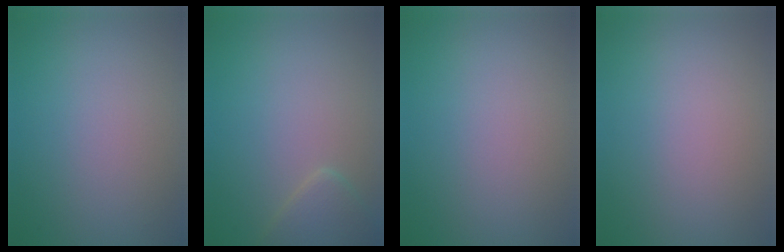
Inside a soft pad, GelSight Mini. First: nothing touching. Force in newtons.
{"total": 2.1, "press": 2.1, "slide": 0.1}
{"total": 0.0}
{"total": 0.0}